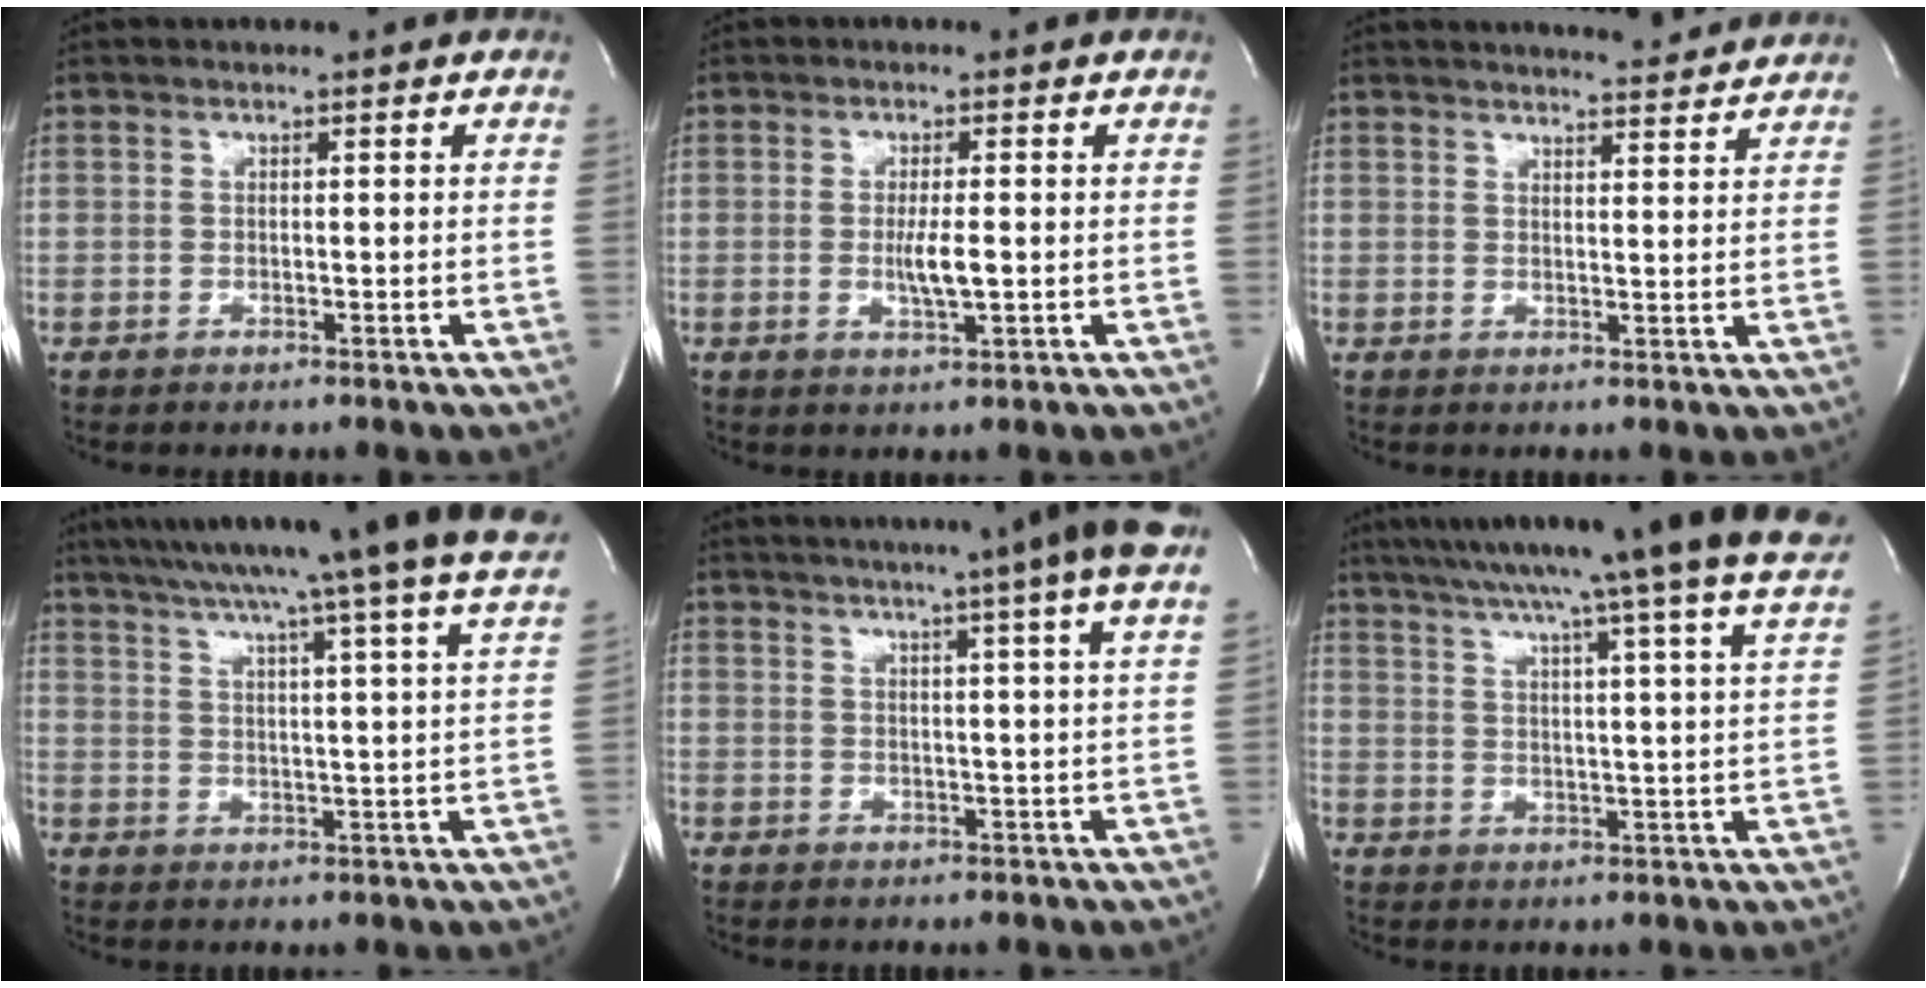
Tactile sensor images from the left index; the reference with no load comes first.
{"total": 3.5, "force": [-0.5, 0.2, 3.5], "torque": [-0.067, -0.007, -0.005]}
{"total": 11.4, "force": [10.8, 1.3, 3.6], "torque": [-0.051, -0.001, 0.133]}
{"total": 24.1, "force": [20.5, -1.7, 12.6], "torque": [-0.216, -0.023, 0.271]}
{"total": 17.7, "force": [13.7, -1.5, 11.1], "torque": [-0.176, -0.002, 0.165]}
{"total": 26.0, "force": [22.4, -1.7, 13.1], "torque": [-0.223, -0.032, 0.292]}